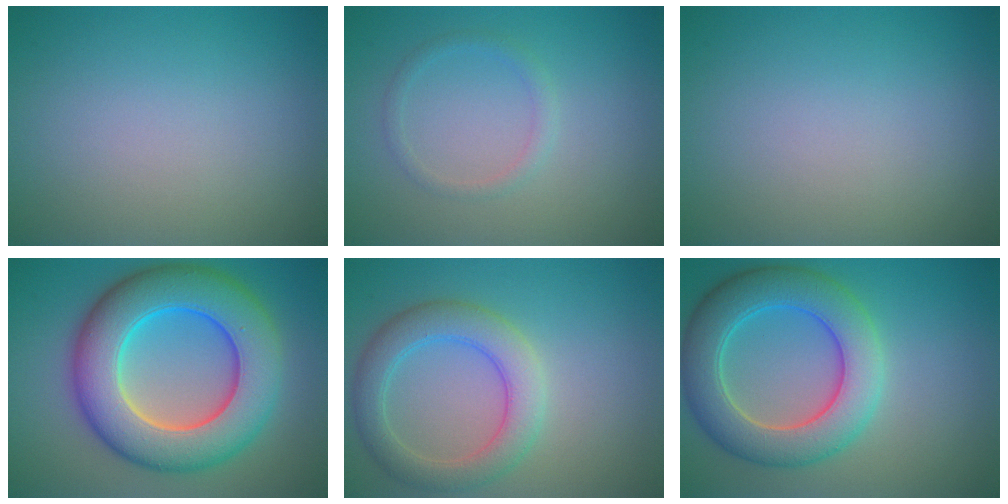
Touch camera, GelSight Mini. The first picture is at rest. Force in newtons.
{"total": 1.3, "press": 1.3, "slide": 0.1}
{"total": 0.0}
{"total": 11.8, "press": 11.8, "slide": 0.3}
{"total": 4.7, "press": 4.7, "slide": 0.2}
{"total": 7.7, "press": 7.7, "slide": 0.2}